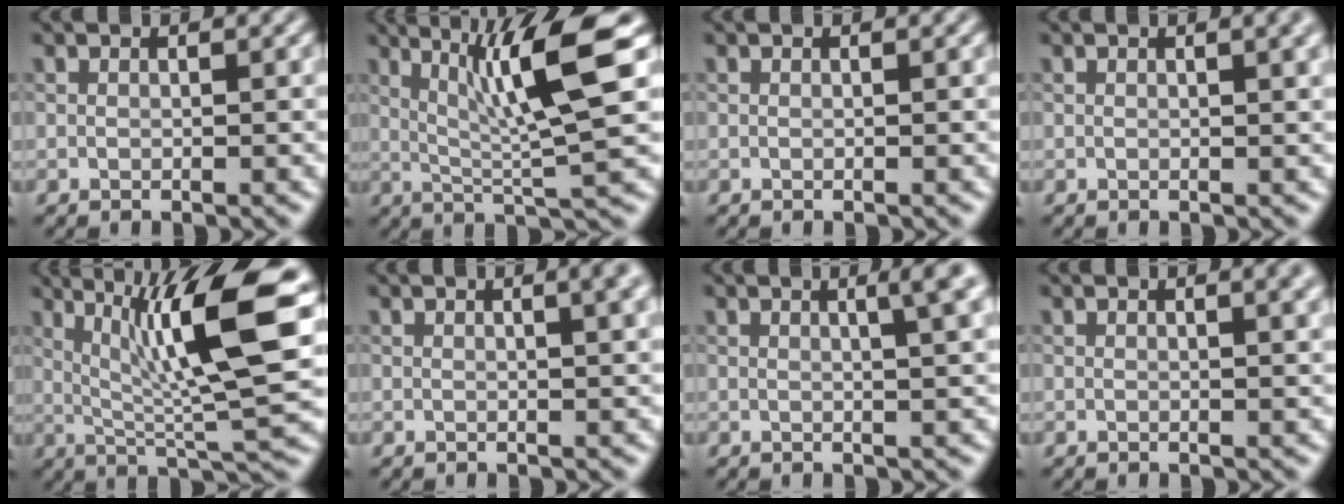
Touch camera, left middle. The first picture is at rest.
{"total": 8.9, "force": [3.0, 1.3, 8.3], "torque": [-0.133, 0.005, 0.053]}
{"total": 0.0}
{"total": 2.4, "force": [1.0, 0.9, 2.0], "torque": [-0.016, 0.005, 0.007]}
{"total": 12.4, "force": [3.8, 2.3, 11.6], "torque": [-0.183, 0.009, 0.068]}
{"total": 3.5, "force": [1.3, 1.4, 3.0], "torque": [-0.017, 0.010, 0.007]}
{"total": 3.4, "force": [1.2, 0.9, 3.0], "torque": [-0.029, 0.009, 0.010]}
{"total": 2.5, "force": [1.1, 1.0, 2.0], "torque": [-0.013, 0.005, 0.009]}